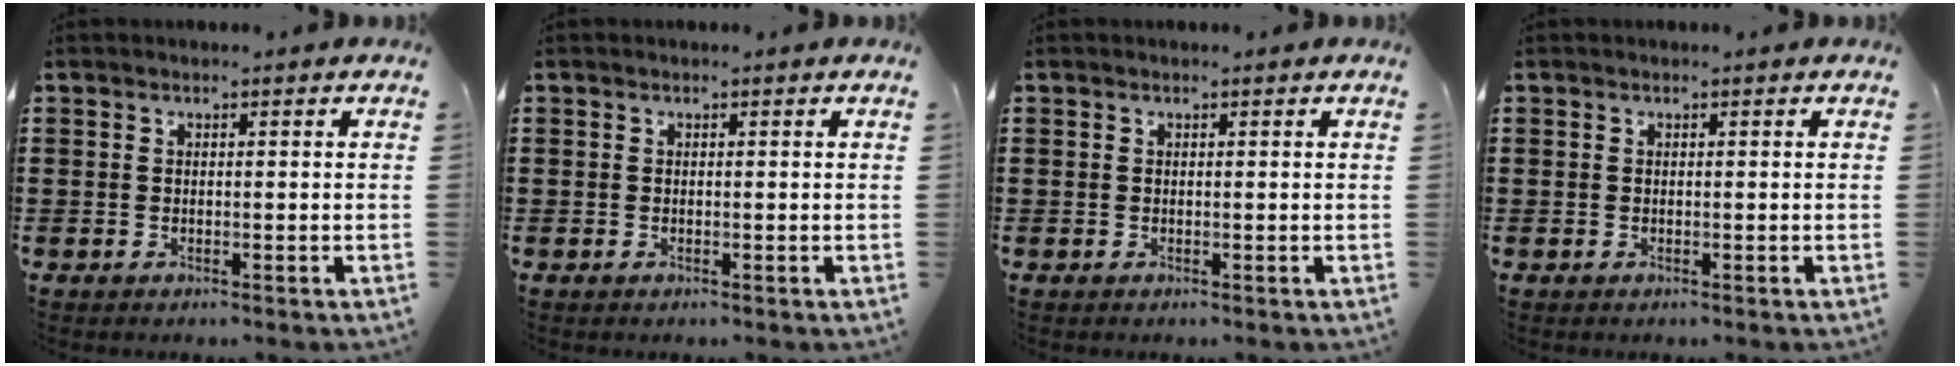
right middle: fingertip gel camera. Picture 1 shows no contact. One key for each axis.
{"total": 0.0}
{"total": 0.0}
{"total": 0.0}